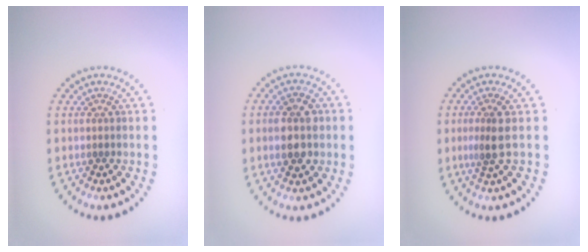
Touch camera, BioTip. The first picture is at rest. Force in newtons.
{"total": 3.8, "press": 3.8, "slide": 0.2}
{"total": 2.2, "press": 1.7, "slide": 1.4}